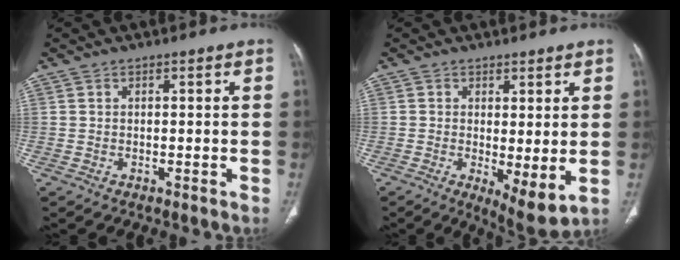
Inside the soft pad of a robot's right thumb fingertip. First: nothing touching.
{"total": 7.0, "force": [-0.5, 2.5, 6.6], "torque": [-0.103, -0.024, -0.004]}